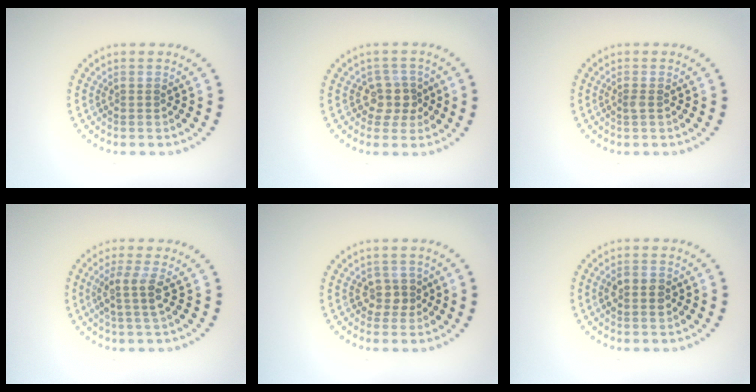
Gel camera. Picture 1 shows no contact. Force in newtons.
{"total": 2.3, "press": 1.9, "slide": 1.3}
{"total": 0.6, "press": 0.5, "slide": 0.2}
{"total": 2.7, "press": 2.1, "slide": 1.6}
{"total": 1.7, "press": 1.5, "slide": 0.8}
{"total": 2.7, "press": 2.7, "slide": 0.0}